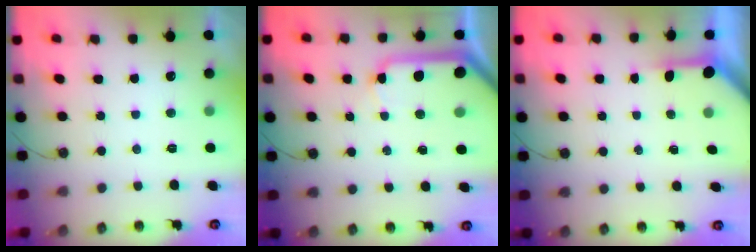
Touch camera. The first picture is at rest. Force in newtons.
{"total": 11.7, "press": 11.6, "slide": 1.6}
{"total": 3.3, "press": 3.3, "slide": 0.4}